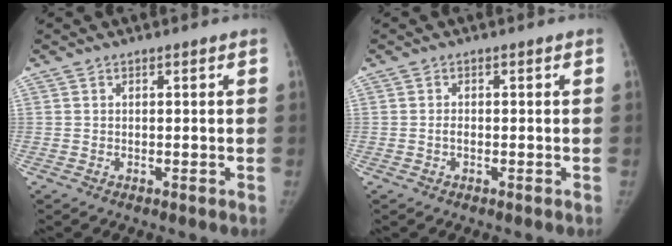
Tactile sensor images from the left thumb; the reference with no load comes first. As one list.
[{"total": 1.0, "force": [-0.4, 0.6, 0.7], "torque": [-0.010, 0.003, -0.008]}]